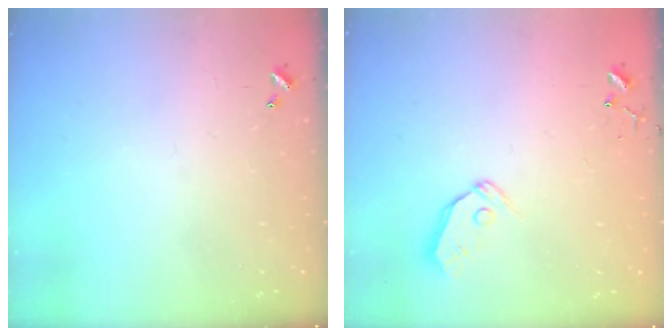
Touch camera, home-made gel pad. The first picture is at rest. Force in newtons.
{"total": 4.8, "press": 4.8, "slide": 0.6}